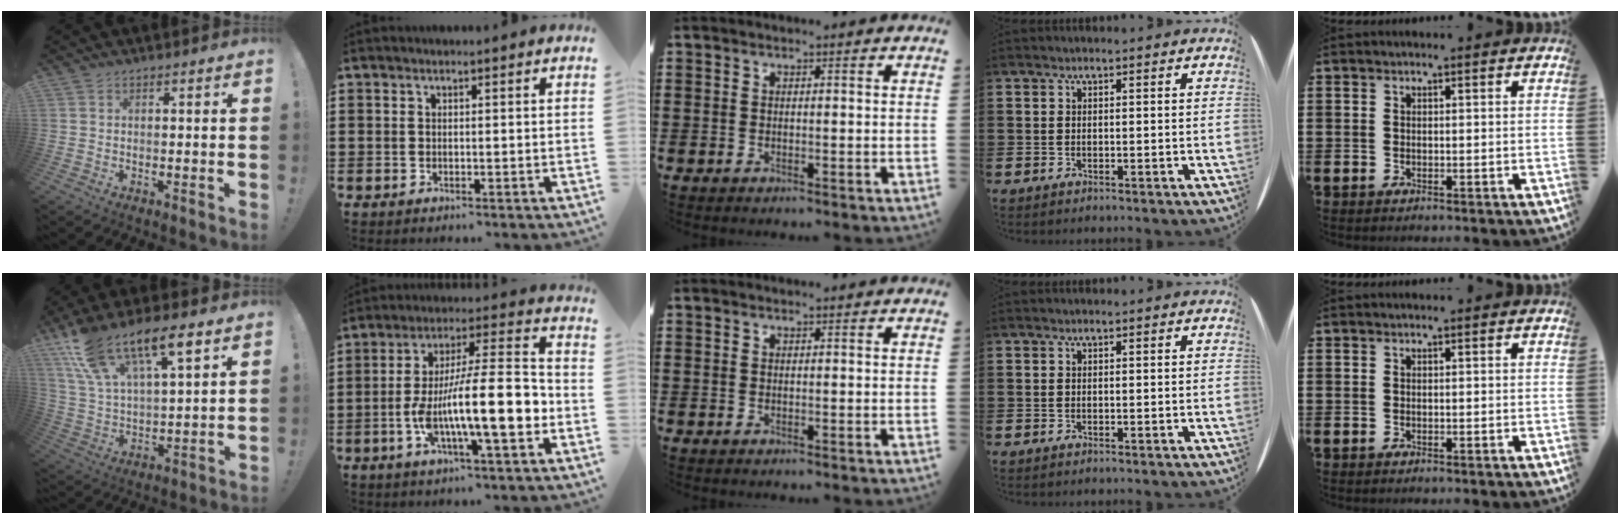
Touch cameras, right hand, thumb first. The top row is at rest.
{"thumb": {"total": 16.5, "force": [11.1, 6.0, 10.6], "torque": [-0.192, -0.062, 0.196]}, "index": {"total": 15.5, "force": [-3.9, 3.7, 14.5], "torque": [-0.268, -0.006, -0.075]}}